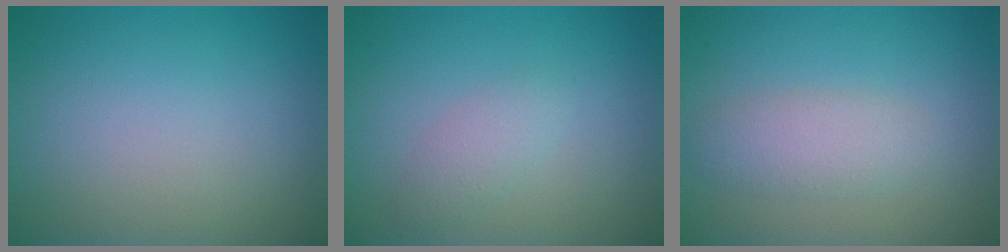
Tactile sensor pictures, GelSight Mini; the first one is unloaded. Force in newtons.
{"total": 1.7, "press": 1.7, "slide": 0.0}
{"total": 2.6, "press": 2.6, "slide": 0.1}